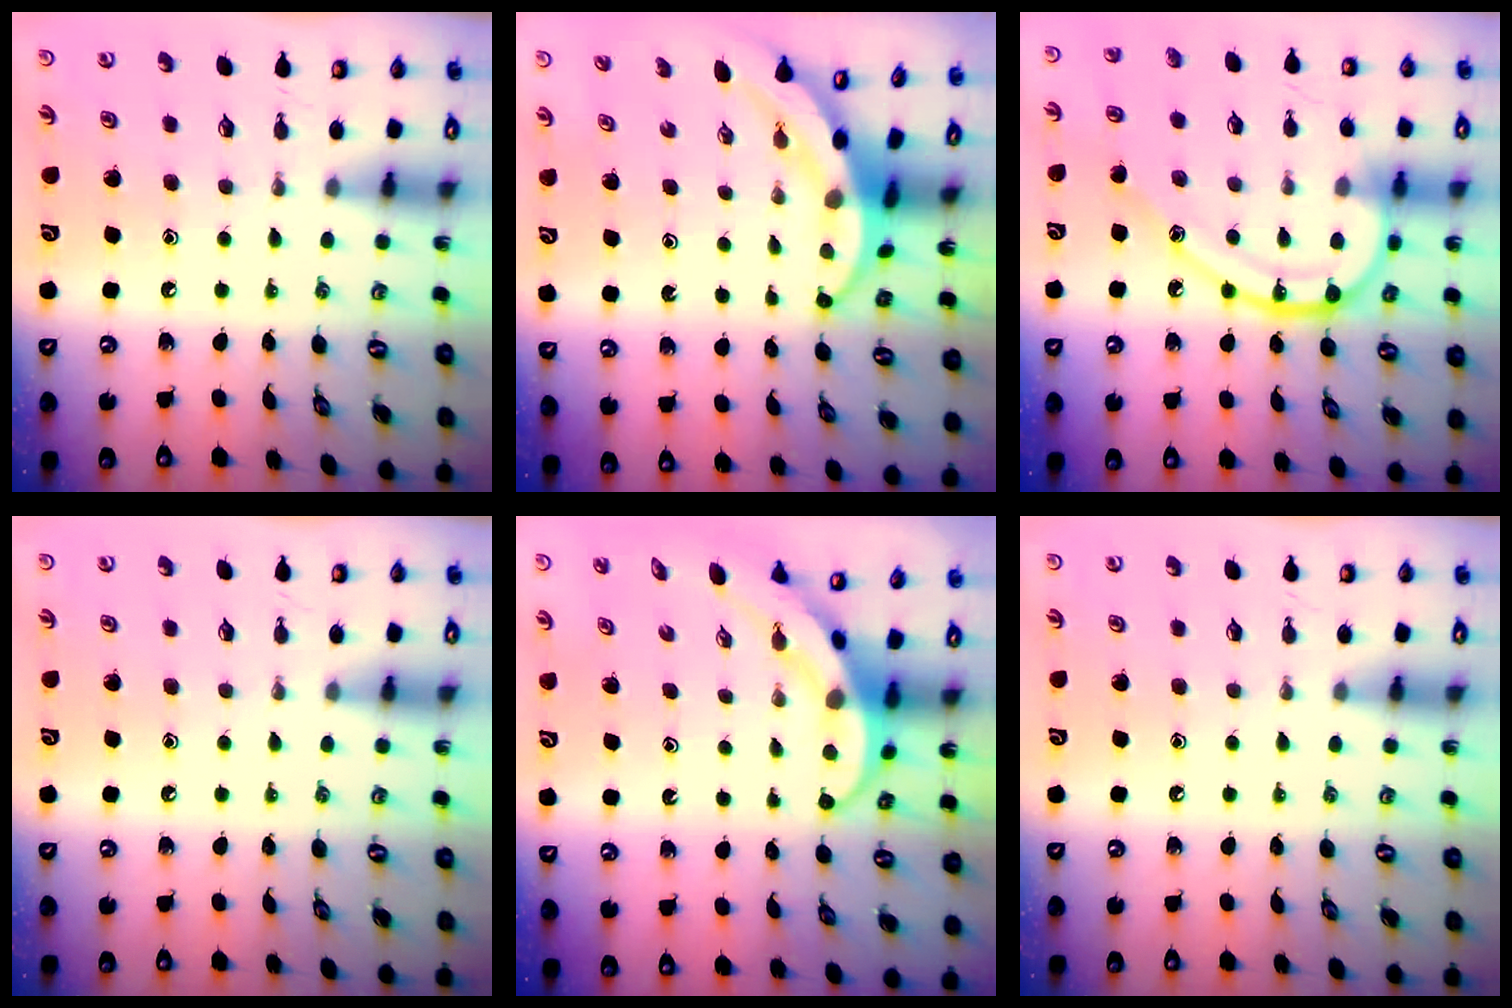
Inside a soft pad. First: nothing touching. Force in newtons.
{"total": 3.8, "press": 3.7, "slide": 0.4}
{"total": 16.6, "press": 16.5, "slide": 1.2}
{"total": 0.0}
{"total": 5.3, "press": 5.2, "slide": 0.3}
{"total": 0.0}